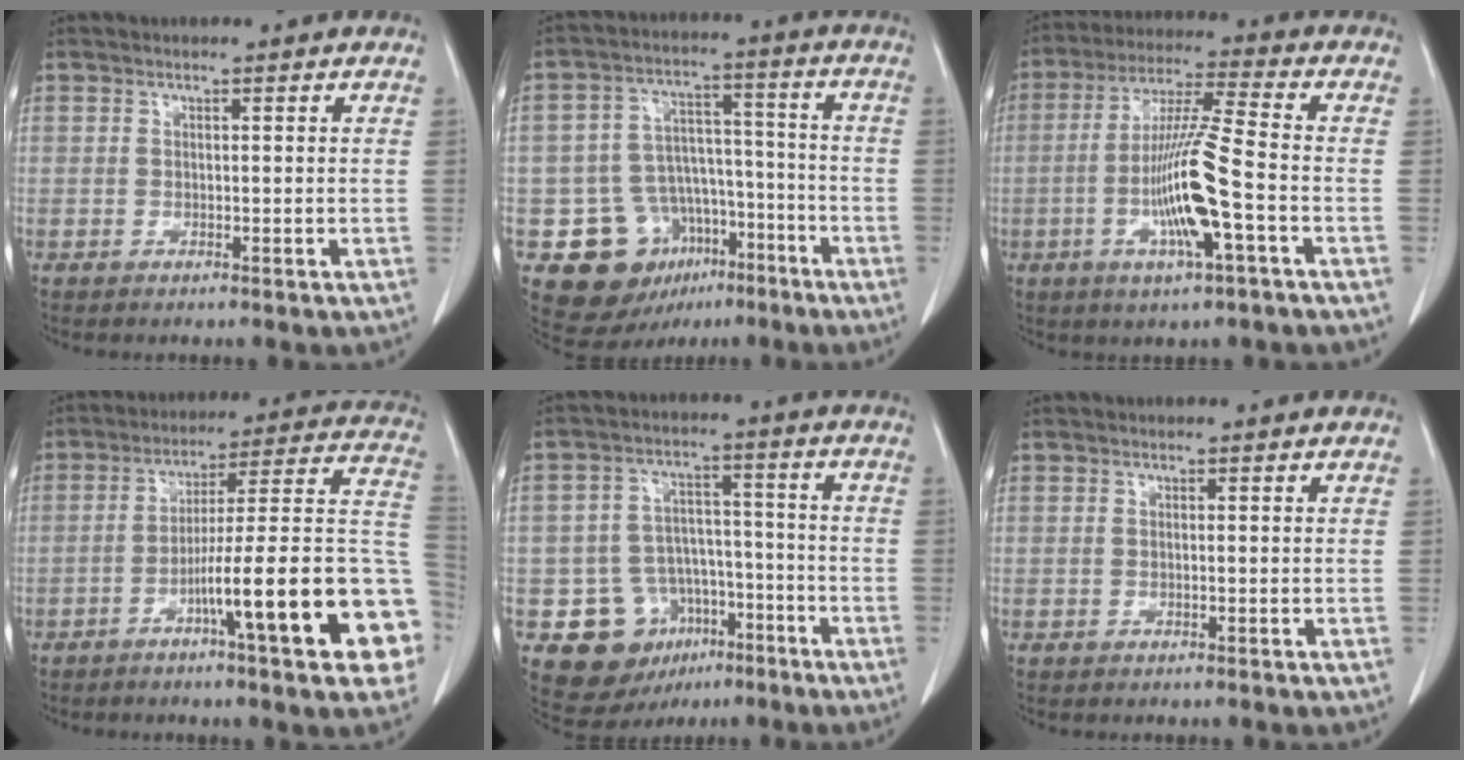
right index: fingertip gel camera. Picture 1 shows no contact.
{"total": 14.3, "force": [-7.4, 10.7, 5.9], "torque": [-0.087, 0.056, -0.100]}
{"total": 12.5, "force": [-3.4, 0.1, 12.0], "torque": [-0.234, -0.007, -0.068]}
{"total": 20.8, "force": [-7.4, 1.0, 19.5], "torque": [-0.199, 0.020, -0.108]}
{"total": 11.9, "force": [-5.8, 9.5, 4.1], "torque": [-0.058, 0.044, -0.076]}
{"total": 0.0}